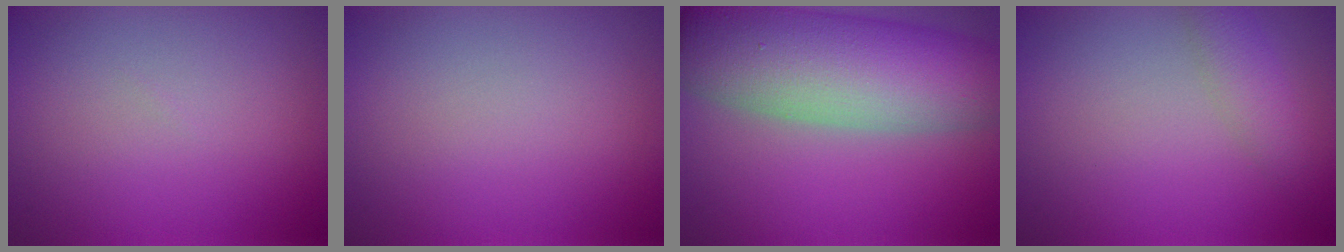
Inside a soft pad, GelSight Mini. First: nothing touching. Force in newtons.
{"total": 0.0}
{"total": 12.3, "press": 12.2, "slide": 0.9}
{"total": 2.5, "press": 2.5, "slide": 0.1}